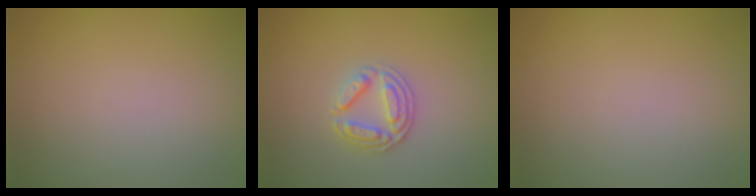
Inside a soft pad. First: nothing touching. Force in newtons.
{"total": 2.7, "press": 2.5, "slide": 0.8}
{"total": 0.0}